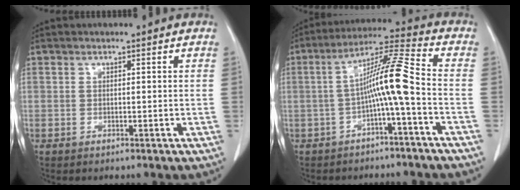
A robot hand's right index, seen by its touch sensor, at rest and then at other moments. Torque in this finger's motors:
{"motor_torque": [1.32, -0.45, 0.77, 0.21]}